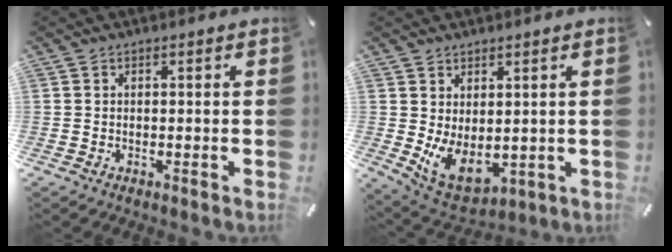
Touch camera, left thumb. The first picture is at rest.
{"total": 6.7, "force": [1.0, 4.9, 4.4], "torque": [-0.081, -0.017, 0.021]}